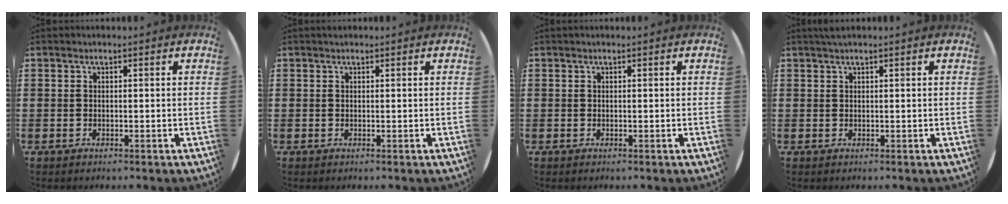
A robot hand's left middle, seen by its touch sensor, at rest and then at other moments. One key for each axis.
{"total": 0.0}
{"total": 0.0}
{"total": 0.8, "fx": 0.6, "fy": 0.0, "fz": 0.5, "tx": -0.010, "ty": 0.001, "tz": 0.011}